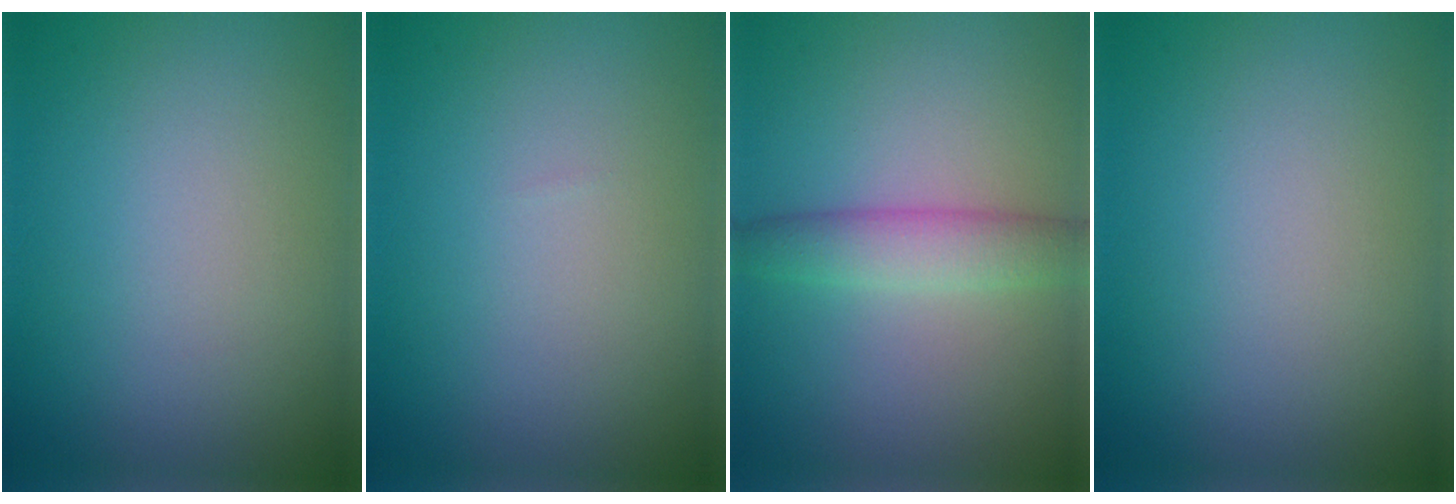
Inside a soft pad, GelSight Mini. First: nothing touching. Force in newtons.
{"total": 0.0}
{"total": 3.2, "press": 3.2, "slide": 0.2}
{"total": 0.0}